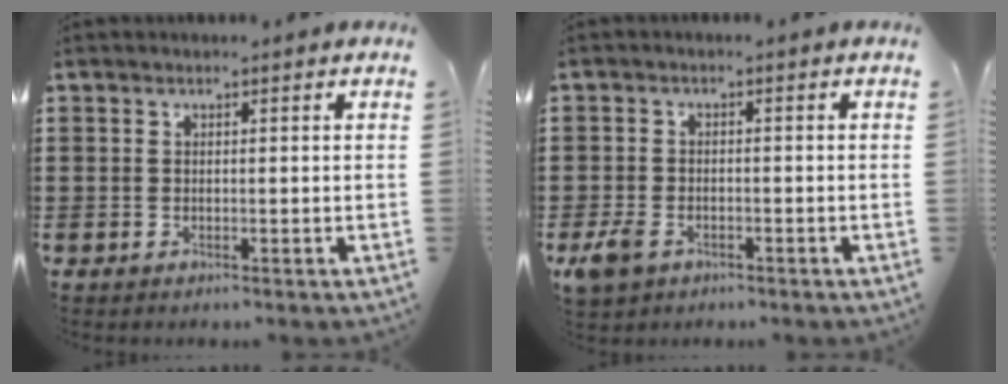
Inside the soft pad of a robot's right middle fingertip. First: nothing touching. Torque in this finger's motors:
{"motor_torque": [-1.60, 0.54, 0.51, 0.14]}